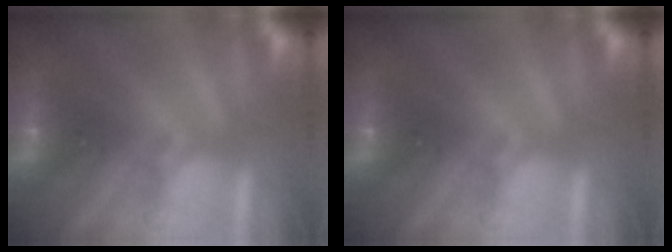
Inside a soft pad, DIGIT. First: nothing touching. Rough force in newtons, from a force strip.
{"total": 0.0}